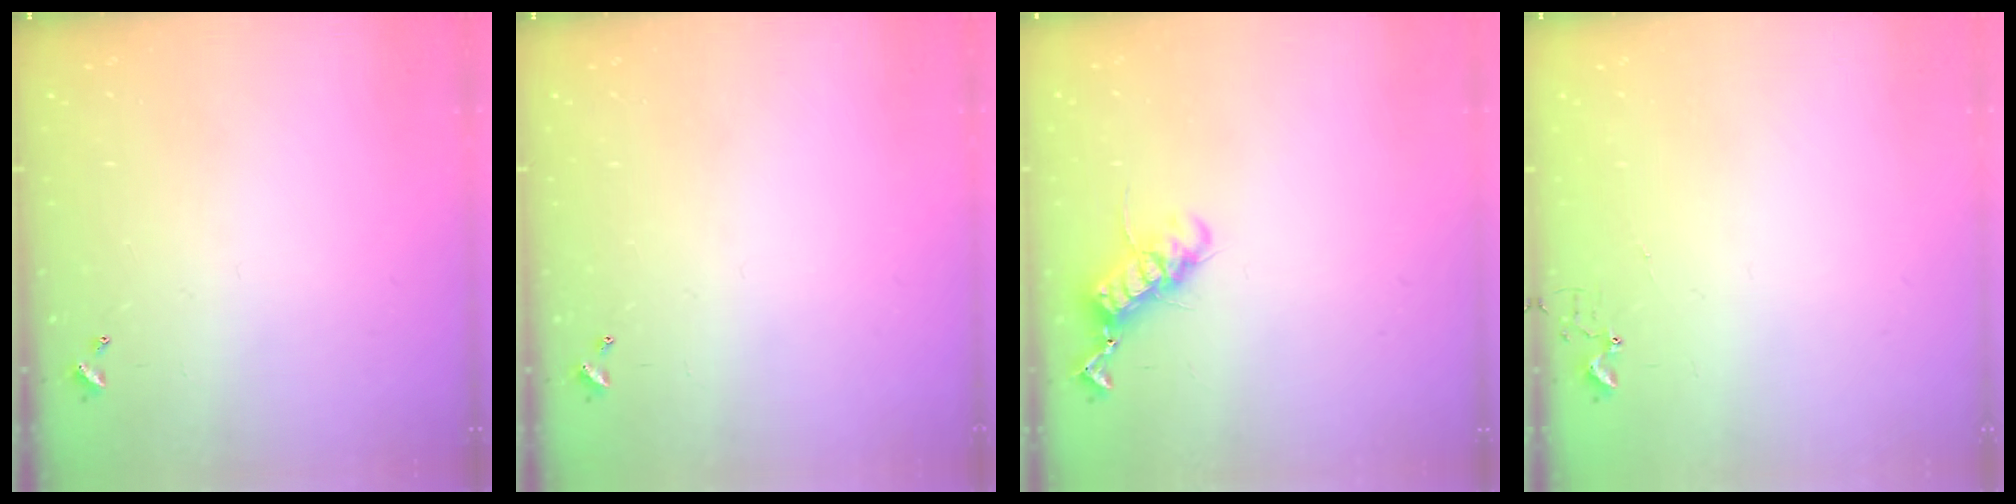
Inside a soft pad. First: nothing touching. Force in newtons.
{"total": 0.0}
{"total": 11.7, "press": 11.7, "slide": 0.9}
{"total": 2.9, "press": 2.9, "slide": 0.3}